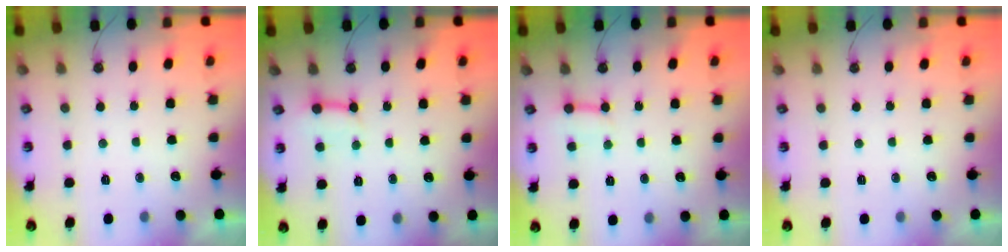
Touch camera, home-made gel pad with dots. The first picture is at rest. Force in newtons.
{"total": 6.4, "press": 6.4, "slide": 0.7}
{"total": 6.2, "press": 6.2, "slide": 0.5}
{"total": 0.0}